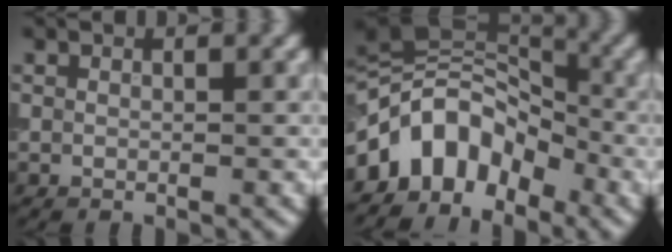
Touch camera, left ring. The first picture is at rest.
{"total": 7.9, "force": [-3.8, 5.3, 4.5], "torque": [-0.056, 0.016, -0.087]}